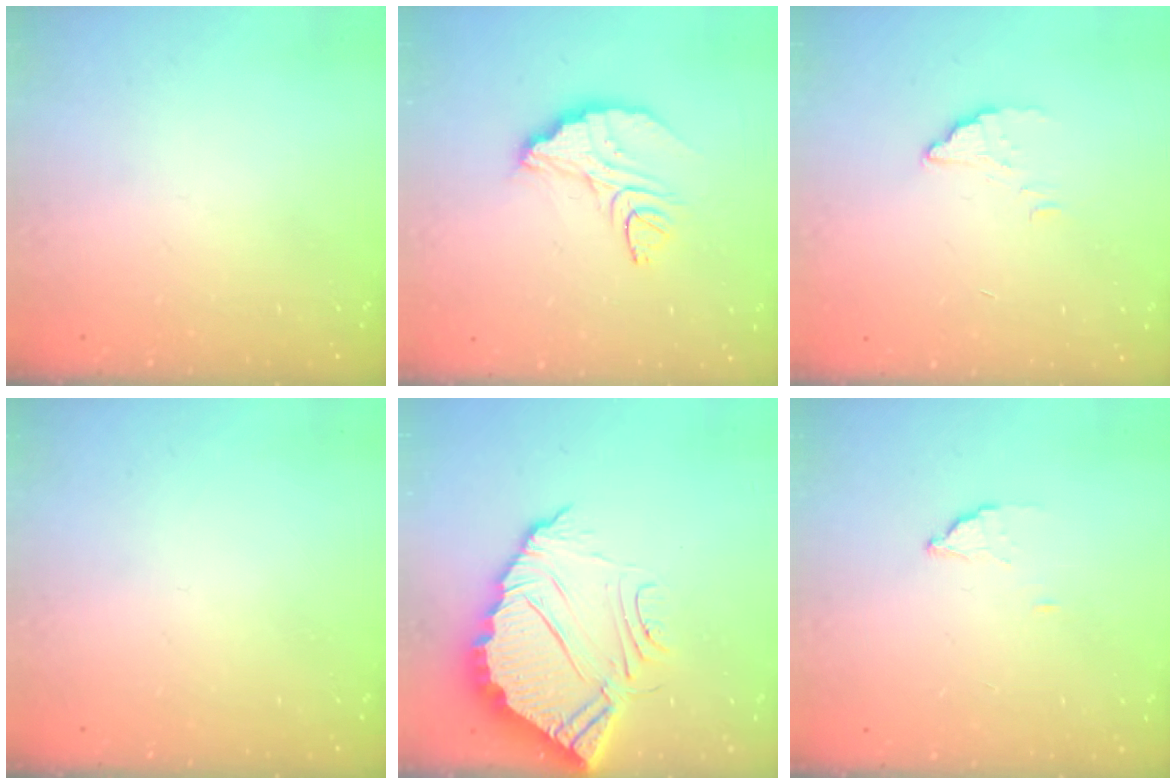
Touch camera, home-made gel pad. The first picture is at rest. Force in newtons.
{"total": 9.3, "press": 9.3, "slide": 0.8}
{"total": 1.5, "press": 1.5, "slide": 0.1}
{"total": 0.0}
{"total": 9.2, "press": 9.2, "slide": 0.7}
{"total": 1.8, "press": 1.8, "slide": 0.1}